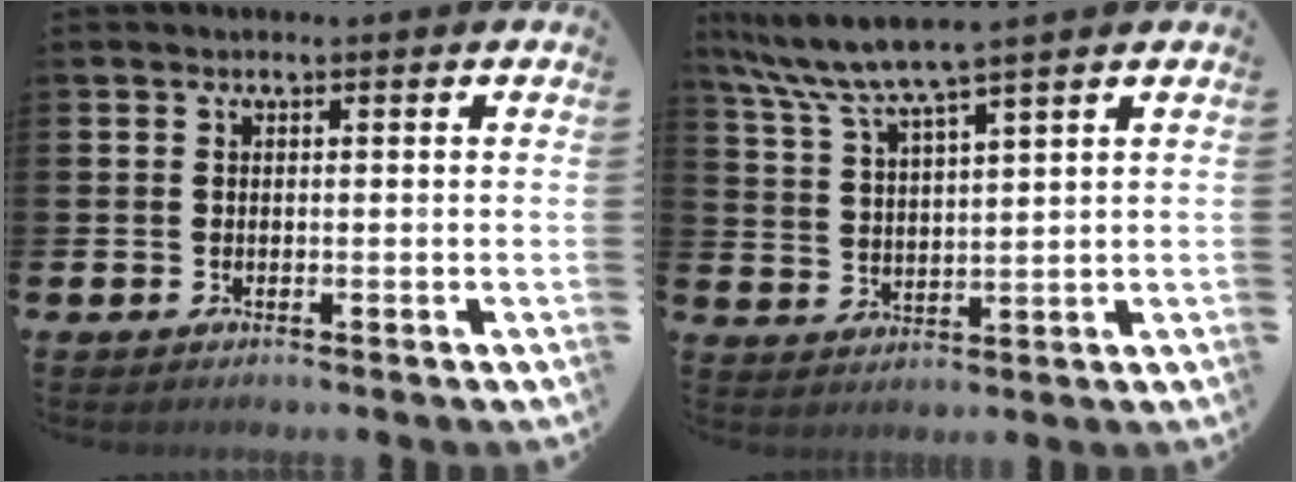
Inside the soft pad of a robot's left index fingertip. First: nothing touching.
{"total": 6.8, "force": [6.0, -0.2, 3.0], "torque": [-0.080, -0.026, 0.105]}